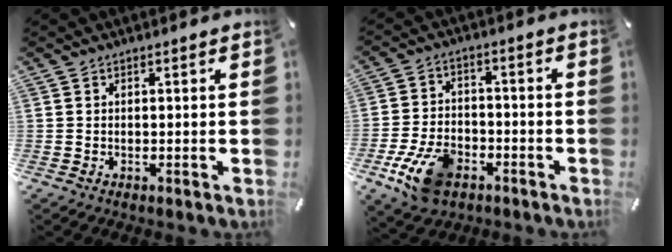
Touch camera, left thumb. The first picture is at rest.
{"total": 11.7, "force": [-5.9, 7.1, 7.2], "torque": [-0.143, 0.030, -0.103]}